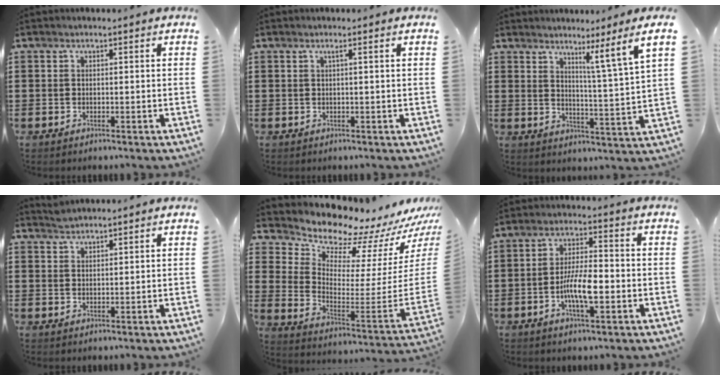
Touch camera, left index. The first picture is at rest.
{"total": 1.0, "force": [0.3, -0.3, 0.8], "torque": [-0.014, -0.006, 0.006]}
{"total": 5.7, "force": [4.0, -2.5, 3.1], "torque": [-0.040, -0.050, 0.050]}
{"total": 1.6, "force": [1.6, -0.1, 0.1], "torque": [-0.005, 0.000, 0.031]}
{"total": 8.8, "force": [8.5, 1.9, 0.8], "torque": [-0.040, -0.097, 0.137]}
{"total": 7.4, "force": [-1.9, 2.2, 6.8], "torque": [-0.134, 0.001, -0.037]}